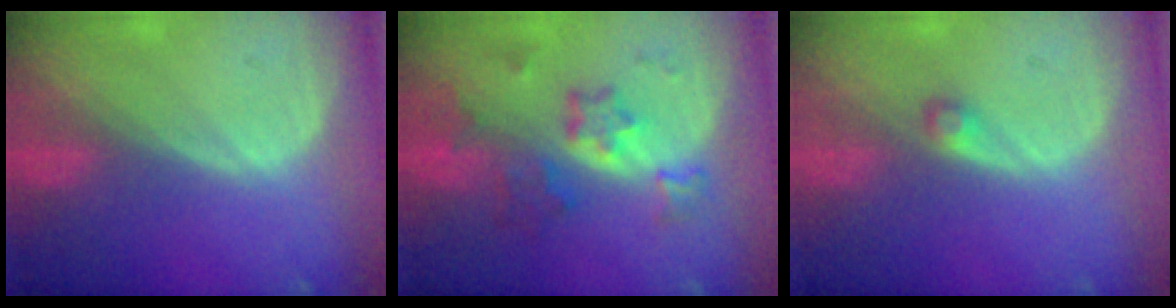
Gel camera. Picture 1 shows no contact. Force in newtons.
{"total": 7.0, "press": 6.5, "slide": 2.6}
{"total": 1.5, "press": 1.4, "slide": 0.2}